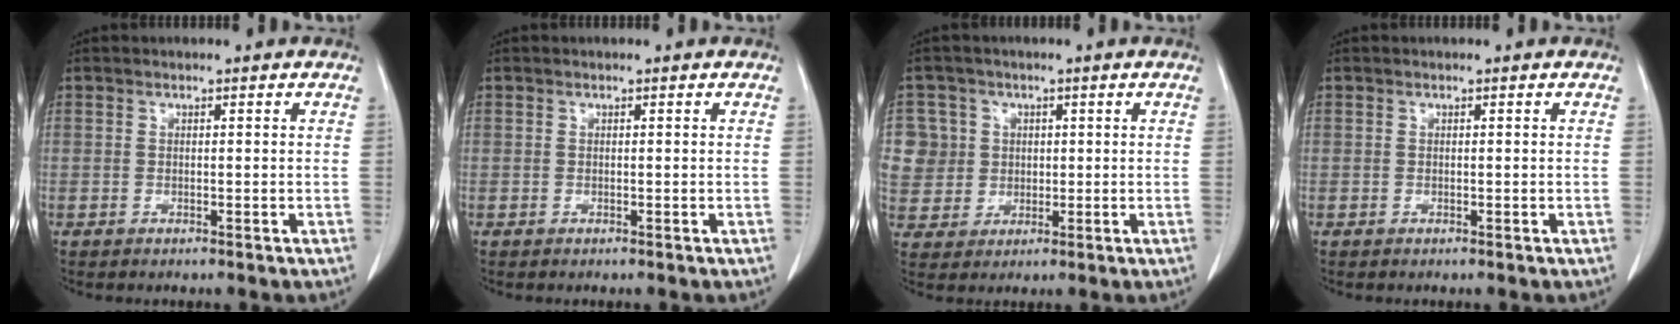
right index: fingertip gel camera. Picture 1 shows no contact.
{"total": 0.0}
{"total": 11.0, "force": [2.0, 10.6, 2.0], "torque": [-0.075, 0.040, 0.060]}
{"total": 0.0}